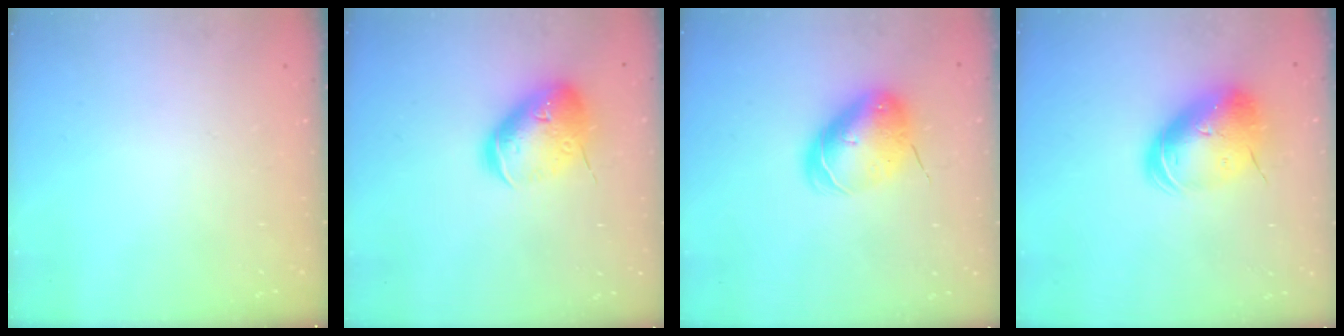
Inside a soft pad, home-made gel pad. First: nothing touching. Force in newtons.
{"total": 17.2, "press": 17.1, "slide": 2.4}
{"total": 8.1, "press": 8.0, "slide": 1.5}
{"total": 13.7, "press": 13.6, "slide": 2.1}